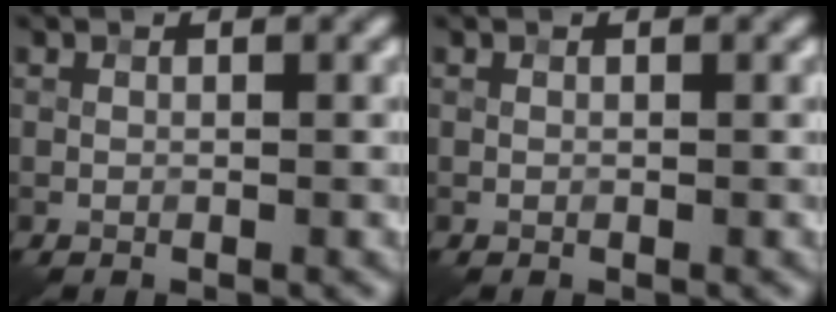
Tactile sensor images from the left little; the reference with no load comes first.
{"total": 0.0}